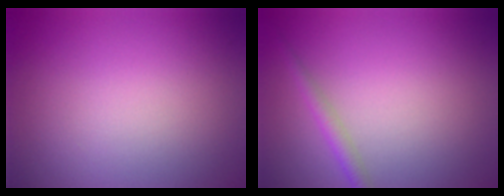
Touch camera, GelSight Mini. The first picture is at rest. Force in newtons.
{"total": 1.5, "press": 1.5, "slide": 0.1}